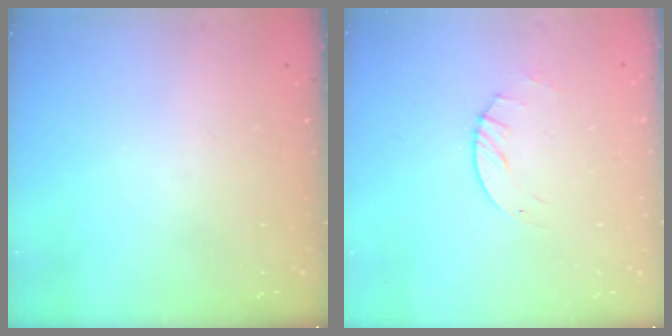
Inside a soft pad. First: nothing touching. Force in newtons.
{"total": 2.8, "press": 2.8, "slide": 0.4}